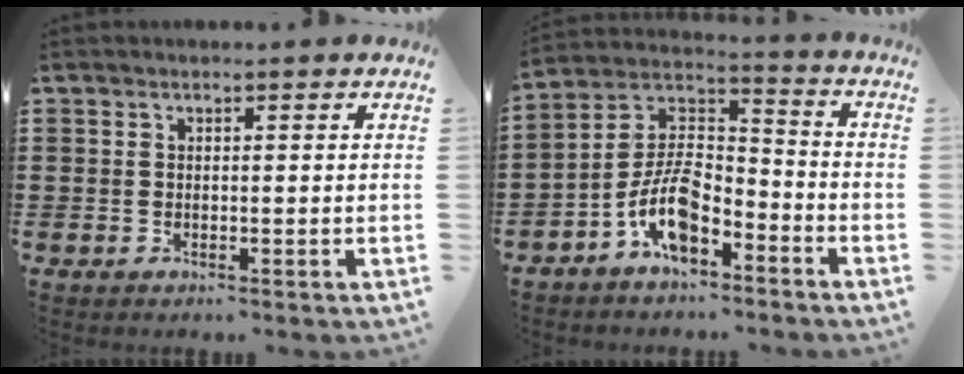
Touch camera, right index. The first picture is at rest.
{"total": 9.6, "force": [-5.7, 4.1, 6.5], "torque": [-0.150, -0.002, -0.113]}